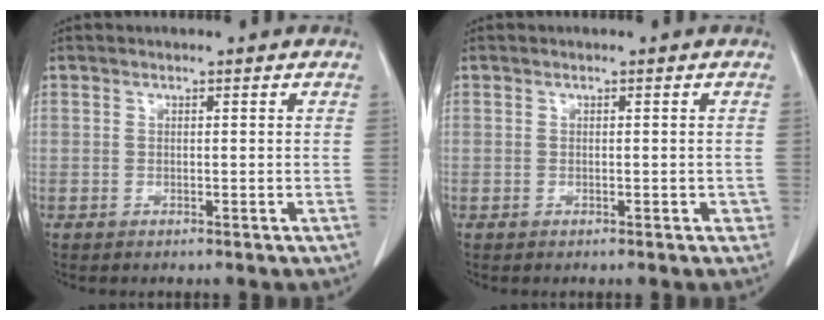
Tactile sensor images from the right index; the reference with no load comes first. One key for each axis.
{"total": 1.1, "fx": -0.3, "fy": 0.6, "fz": 0.8, "tx": -0.006, "ty": 0.002, "tz": -0.002}